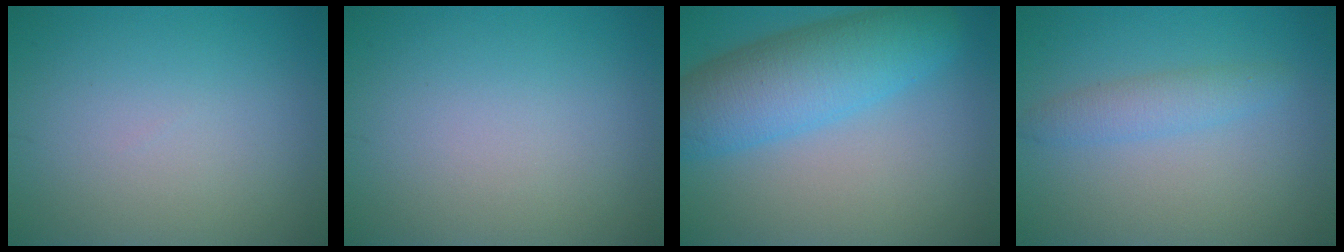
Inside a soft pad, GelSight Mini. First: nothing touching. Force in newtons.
{"total": 0.0}
{"total": 7.9, "press": 7.9, "slide": 0.2}
{"total": 2.2, "press": 2.2, "slide": 0.1}